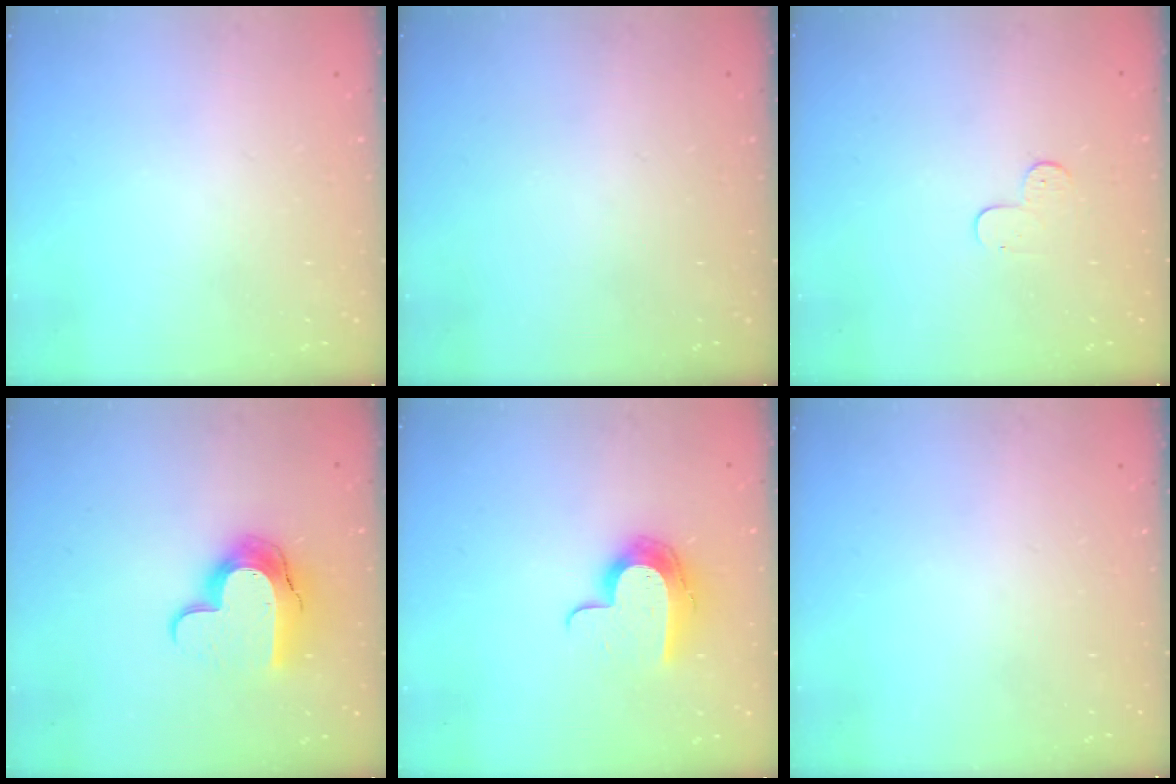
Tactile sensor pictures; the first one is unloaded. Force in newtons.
{"total": 0.0}
{"total": 3.9, "press": 3.8, "slide": 0.3}
{"total": 13.0, "press": 13.0, "slide": 1.0}
{"total": 12.1, "press": 12.1, "slide": 0.6}
{"total": 0.0}